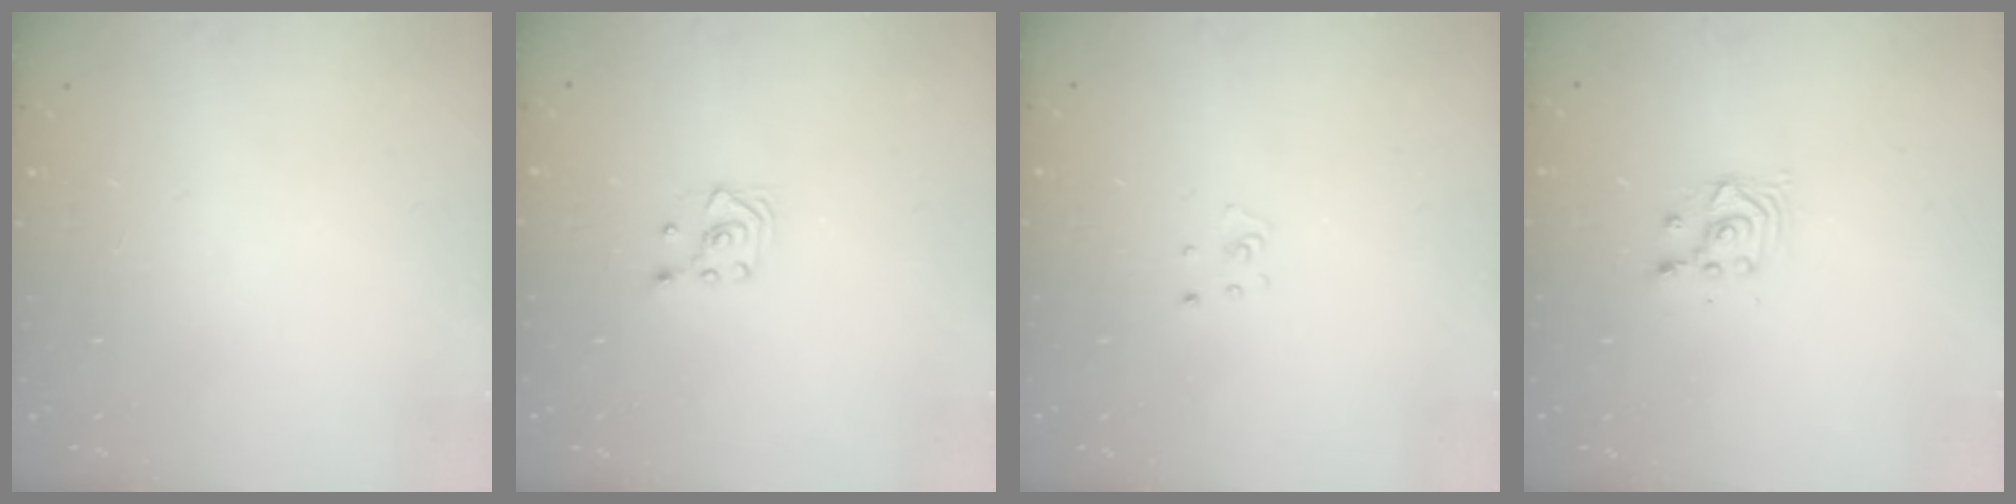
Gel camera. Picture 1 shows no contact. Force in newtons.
{"total": 3.0, "press": 2.6, "slide": 1.5}
{"total": 2.6, "press": 2.6, "slide": 0.3}
{"total": 2.9, "press": 2.9, "slide": 0.1}